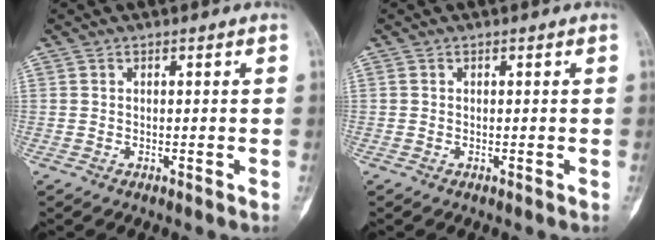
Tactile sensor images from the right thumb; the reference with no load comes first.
{"total": 0.0}